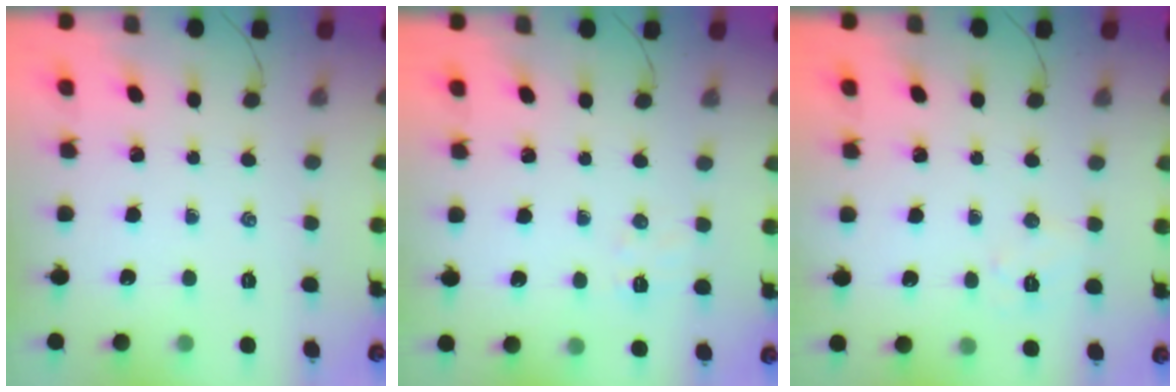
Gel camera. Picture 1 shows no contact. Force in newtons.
{"total": 4.0, "press": 3.9, "slide": 1.0}
{"total": 5.8, "press": 5.7, "slide": 1.0}